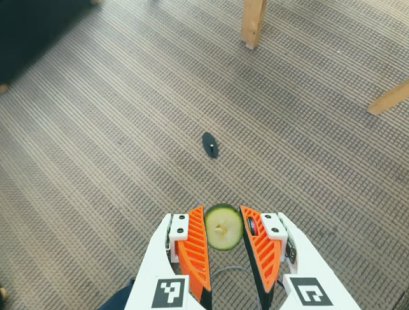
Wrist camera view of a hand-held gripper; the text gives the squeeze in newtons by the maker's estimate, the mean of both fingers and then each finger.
{"total": 8.8, "left": 8.8, "right": 8.9}